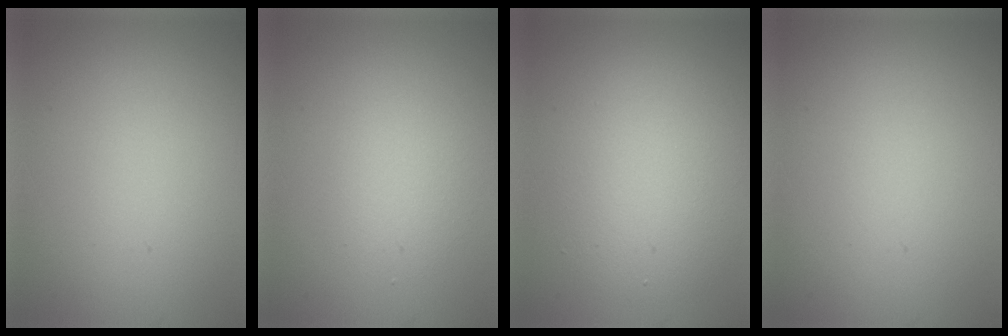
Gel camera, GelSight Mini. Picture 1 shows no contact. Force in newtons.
{"total": 2.0, "press": 2.0, "slide": 0.1}
{"total": 5.2, "press": 5.2, "slide": 0.2}
{"total": 0.0}